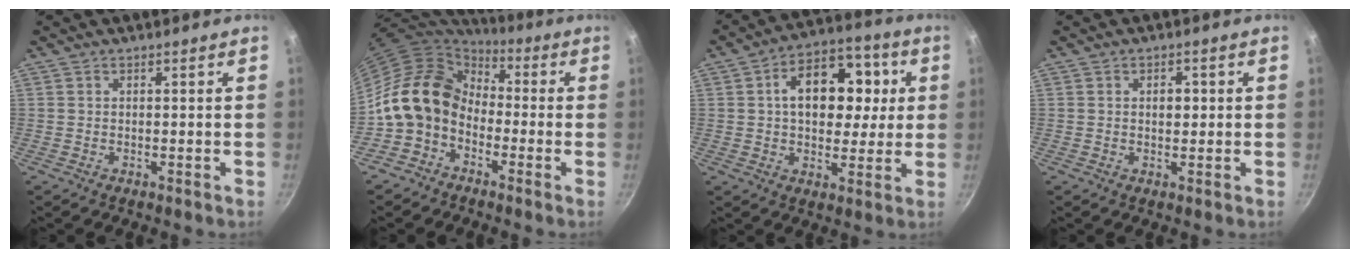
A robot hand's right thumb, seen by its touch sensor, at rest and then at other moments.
{"total": 12.9, "force": [-2.6, 10.4, 7.2], "torque": [-0.093, 0.044, -0.069]}
{"total": 16.1, "force": [3.0, 11.1, 11.3], "torque": [-0.130, 0.015, 0.033]}
{"total": 2.7, "force": [0.4, 1.8, 1.9], "torque": [-0.015, 0.002, 0.004]}